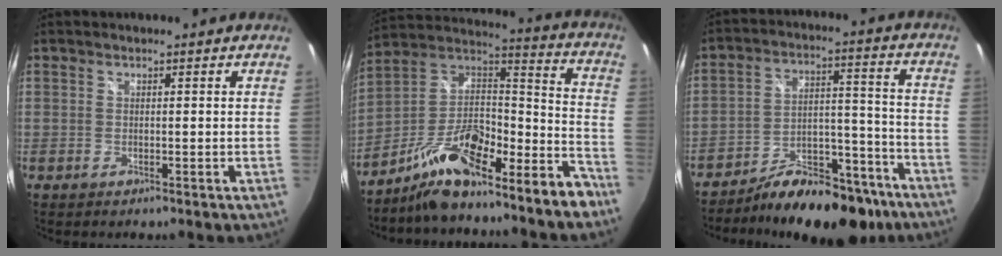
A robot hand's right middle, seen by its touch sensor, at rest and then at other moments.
{"total": 15.7, "force": [-10.8, 3.7, 10.8], "torque": [-0.174, 0.020, -0.197]}
{"total": 17.4, "force": [-13.7, 7.0, 8.2], "torque": [-0.122, 0.023, -0.193]}